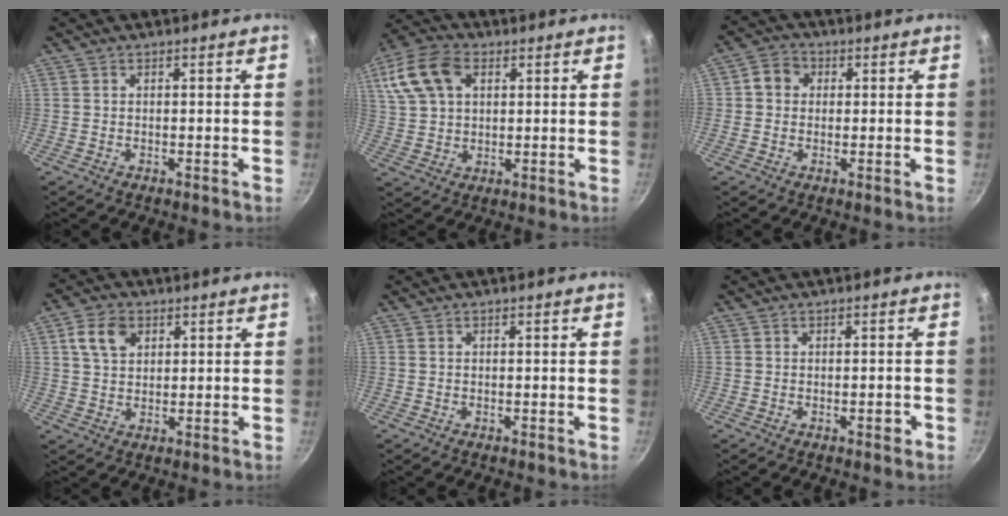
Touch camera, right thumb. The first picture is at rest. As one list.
[{"total": 13.0, "force": [4.7, 8.6, 8.5], "torque": [-0.164, 0.011, 0.082]}, {"total": 4.7, "force": [0.7, 4.1, 2.0], "torque": [-0.013, 0.005, -0.001]}, {"total": 6.8, "force": [2.6, 4.7, 4.1], "torque": [-0.060, 0.001, 0.046]}, {"total": 0.0}, {"total": 1.8, "force": [-0.7, 0.8, 1.5], "torque": [-0.011, 0.007, -0.011]}]